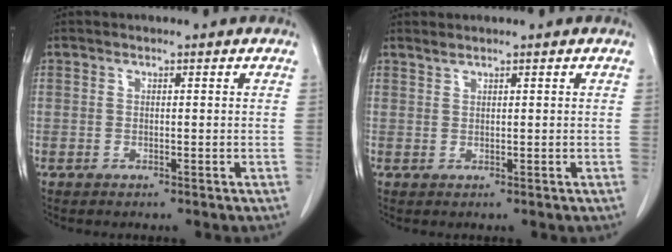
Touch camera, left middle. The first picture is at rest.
{"total": 0.7, "force": [0.7, -0.1, 0.1], "torque": [-0.005, 0.002, 0.018]}